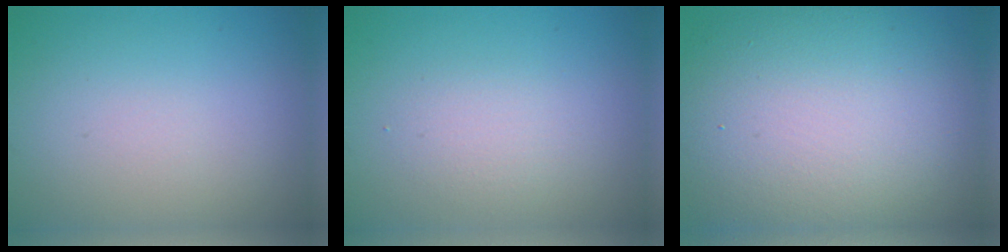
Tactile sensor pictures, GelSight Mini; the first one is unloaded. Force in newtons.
{"total": 1.7, "press": 1.7, "slide": 0.2}
{"total": 14.7, "press": 14.7, "slide": 1.2}